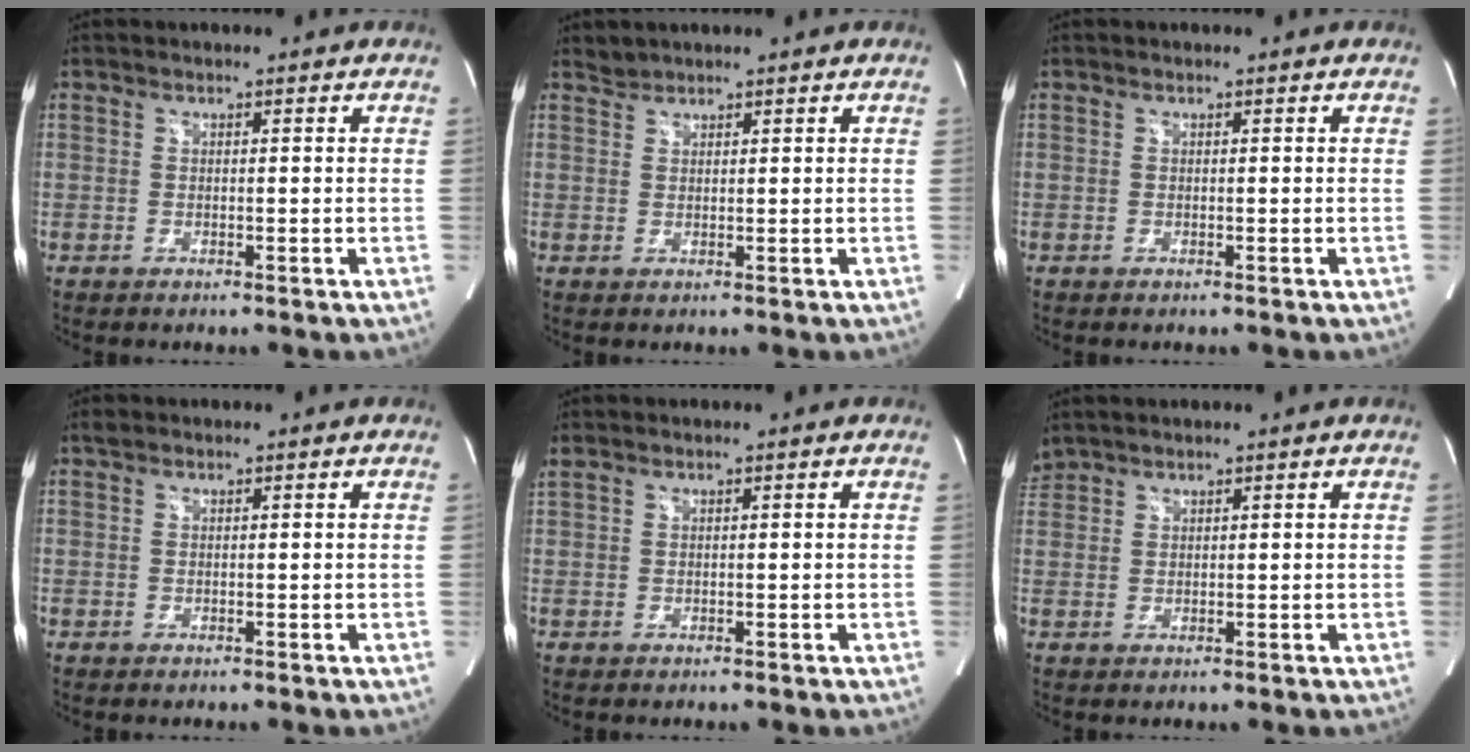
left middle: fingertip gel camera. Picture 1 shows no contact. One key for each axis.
{"total": 1.2, "fx": 1.2, "fy": 0.1, "fz": -0.3, "tx": 0.002, "ty": 0.001, "tz": 0.024}
{"total": 0.0}
{"total": 0.7, "fx": 0.5, "fy": 0.4, "fz": 0.1, "tx": -0.004, "ty": 0.008, "tz": 0.008}
{"total": 0.7, "fx": 0.6, "fy": 0.0, "fz": 0.4, "tx": -0.027, "ty": 0.023, "tz": 0.022}
{"total": 2.0, "fx": 2.0, "fy": 0.5, "fz": 0.0, "tx": -0.006, "ty": 0.018, "tz": 0.043}